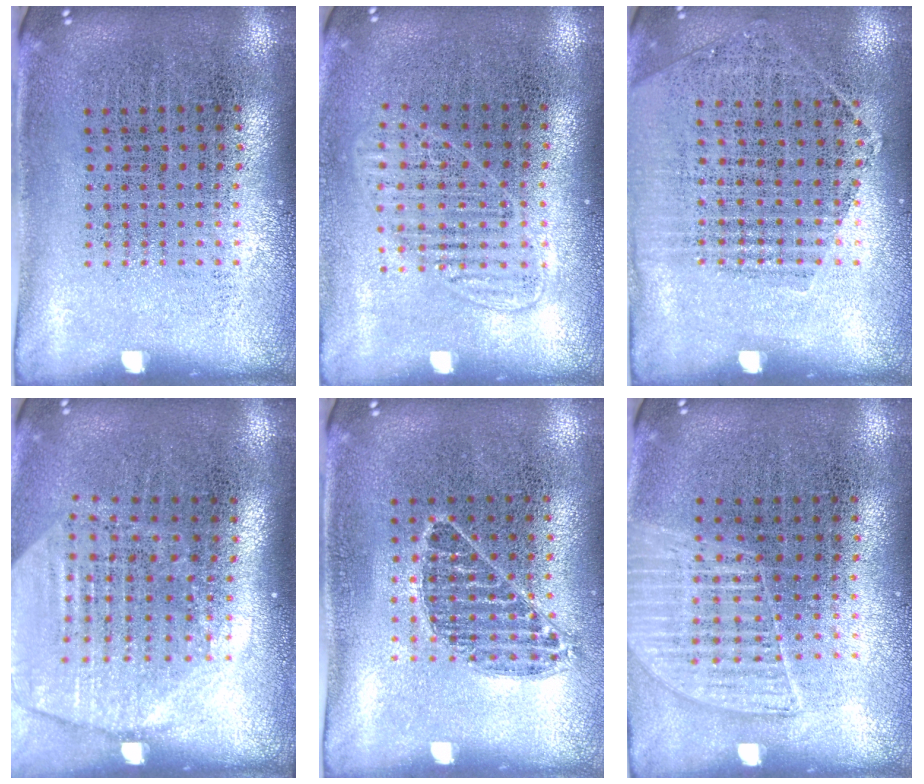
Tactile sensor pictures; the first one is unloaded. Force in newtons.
{"total": 1.3, "press": 1.2, "slide": 0.7}
{"total": 1.2, "press": 1.1, "slide": 0.5}
{"total": 2.0, "press": 1.8, "slide": 1.0}
{"total": 0.7, "press": 0.7, "slide": 0.3}
{"total": 1.3, "press": 1.2, "slide": 0.4}